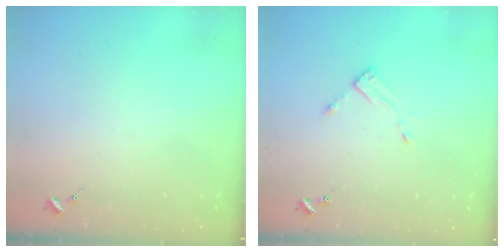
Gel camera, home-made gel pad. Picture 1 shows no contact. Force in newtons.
{"total": 3.3, "press": 3.3, "slide": 0.3}